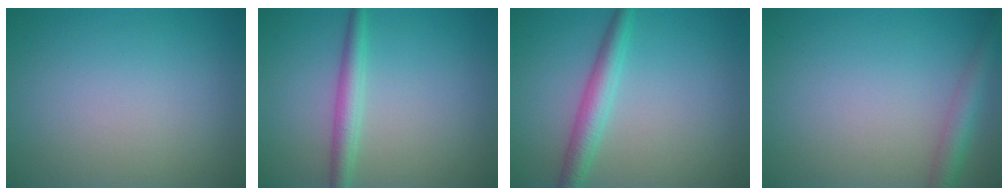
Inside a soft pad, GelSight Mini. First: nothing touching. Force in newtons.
{"total": 2.5, "press": 2.5, "slide": 0.0}
{"total": 3.1, "press": 3.1, "slide": 0.1}
{"total": 2.7, "press": 2.7, "slide": 0.1}